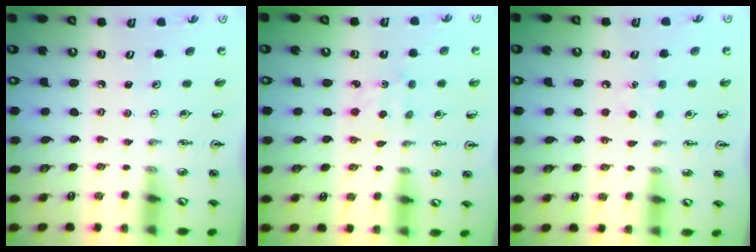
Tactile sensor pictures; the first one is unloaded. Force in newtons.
{"total": 2.4, "press": 2.3, "slide": 0.4}
{"total": 5.5, "press": 5.4, "slide": 0.5}